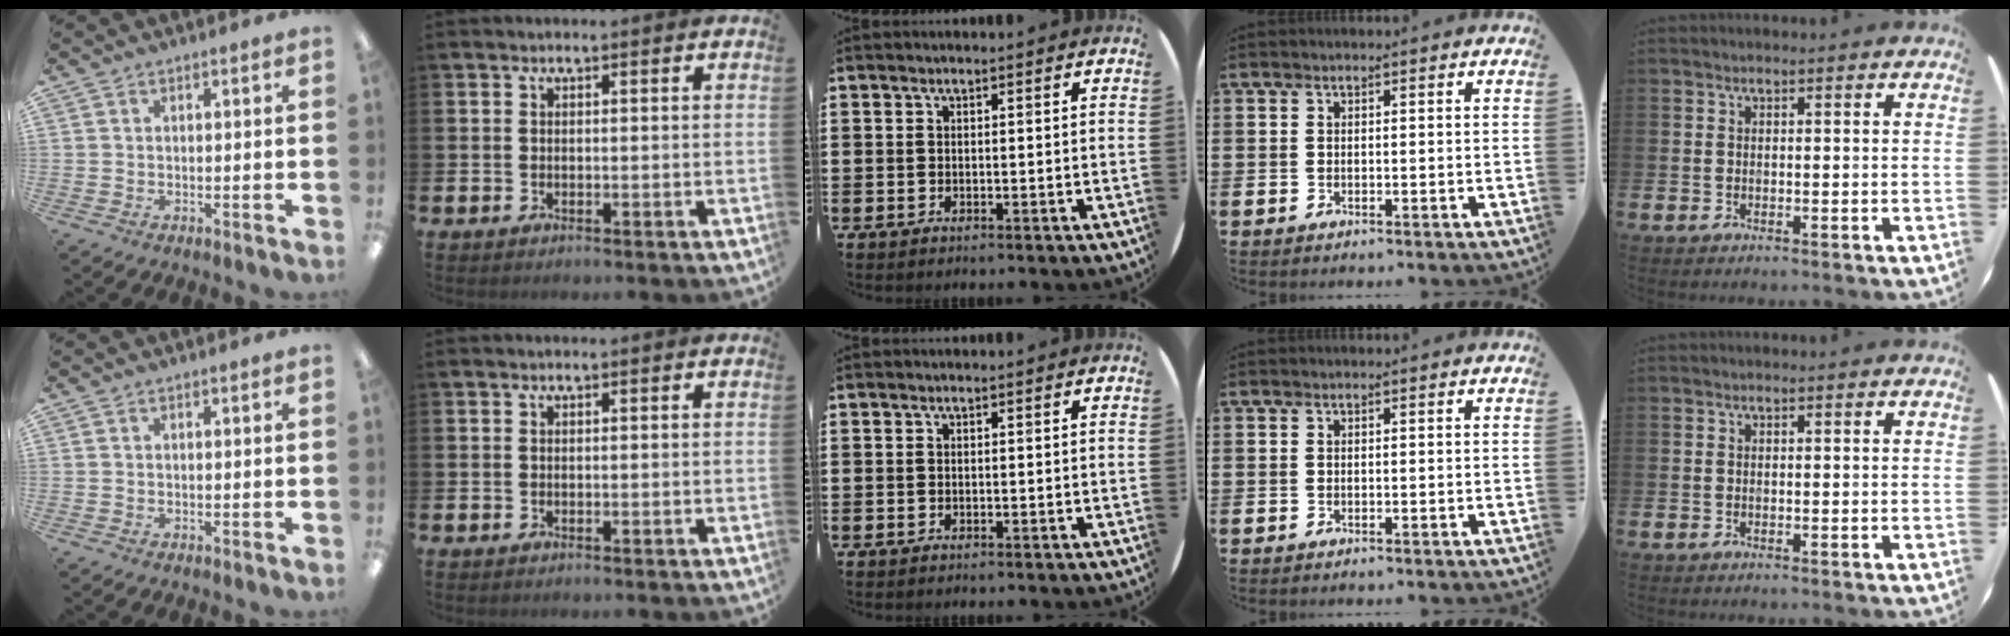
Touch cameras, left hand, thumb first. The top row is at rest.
{}